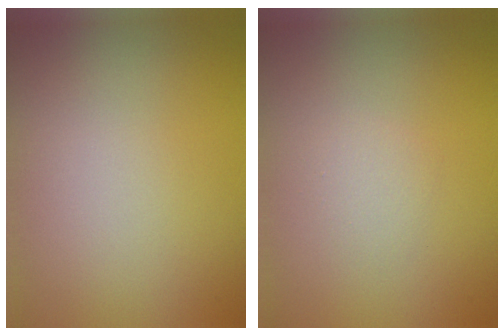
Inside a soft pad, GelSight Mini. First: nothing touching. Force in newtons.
{"total": 1.0, "press": 1.0, "slide": 0.0}